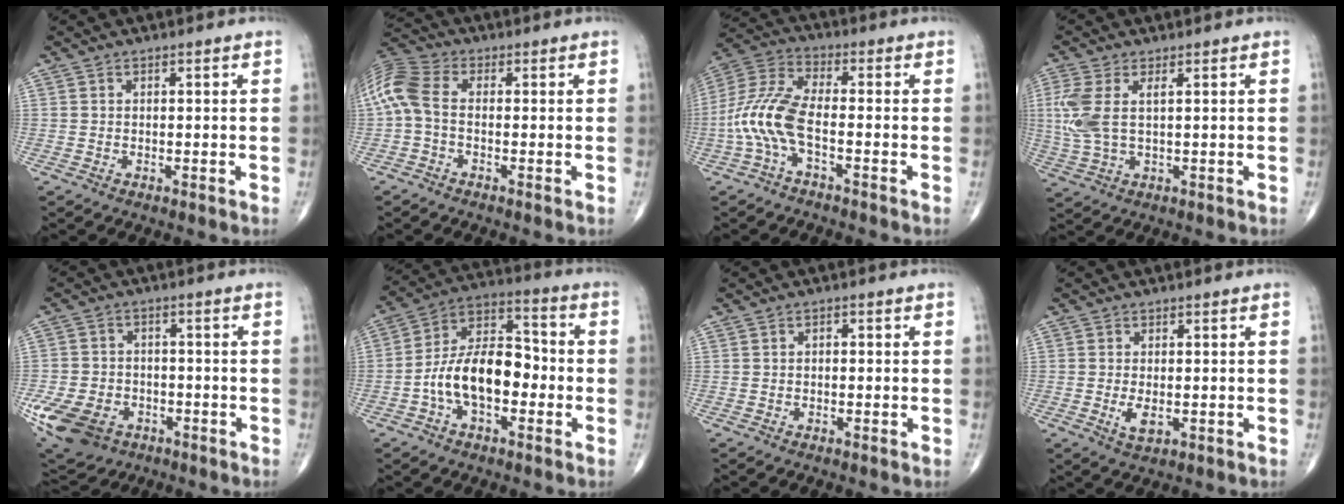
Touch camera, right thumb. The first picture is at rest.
{"total": 8.5, "force": [-0.5, 5.0, 6.9], "torque": [-0.161, 0.023, -0.022]}
{"total": 10.7, "force": [-3.0, 3.9, 9.4], "torque": [-0.220, 0.033, -0.068]}
{"total": 7.4, "force": [1.4, 3.3, 6.5], "torque": [-0.182, 0.001, 0.035]}
{"total": 14.0, "force": [-6.1, 10.0, 7.6], "torque": [-0.155, 0.014, -0.097]}
{"total": 14.6, "force": [-3.3, 8.1, 11.6], "torque": [-0.193, 0.046, -0.066]}
{"total": 0.8, "force": [-0.1, 0.5, 0.6], "torque": [-0.004, 0.003, -0.006]}
{"total": 3.0, "force": [-0.6, 1.5, 2.6], "torque": [-0.049, -0.007, -0.008]}